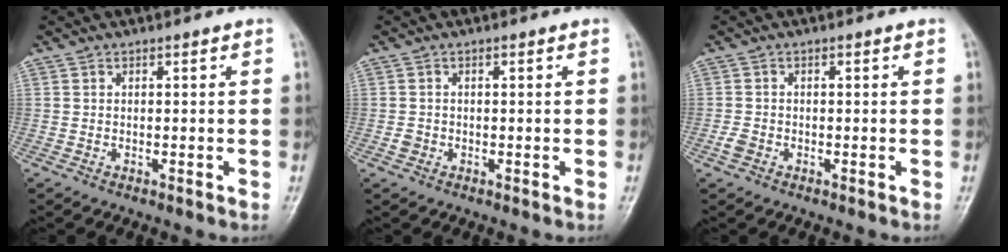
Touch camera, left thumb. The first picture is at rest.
{"total": 1.3, "force": [-0.4, 1.2, 0.4], "torque": [-0.004, 0.003, -0.009]}
{"total": 1.8, "force": [-0.8, 1.3, 0.9], "torque": [-0.018, 0.001, -0.019]}